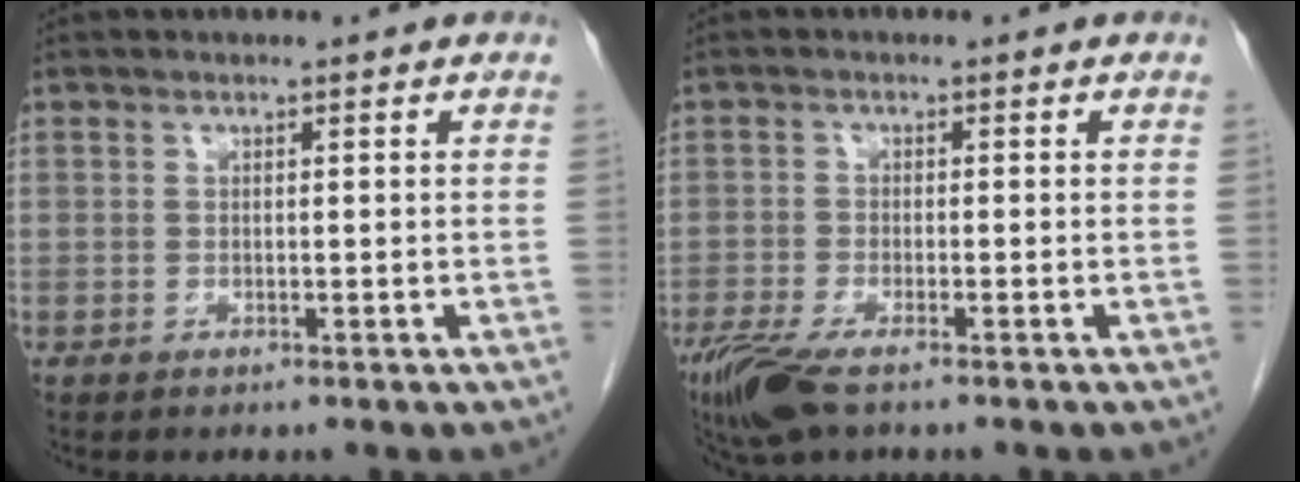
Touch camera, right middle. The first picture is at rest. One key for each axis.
{"total": 6.6, "fx": -4.5, "fy": 1.5, "fz": 4.6, "tx": -0.091, "ty": -0.018, "tz": -0.082}